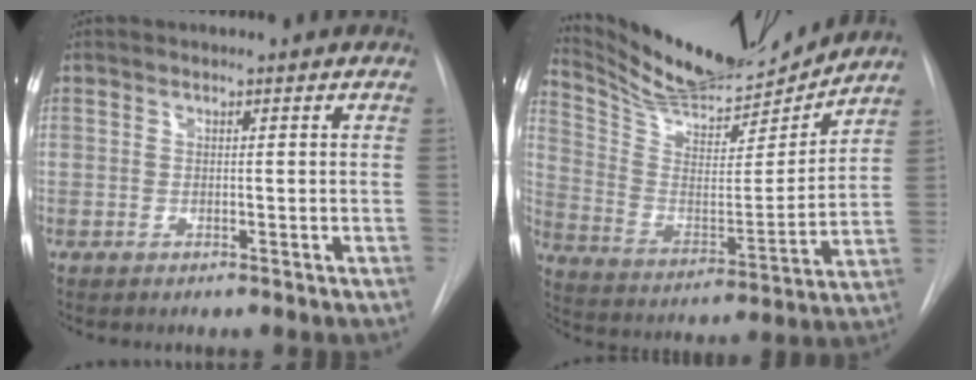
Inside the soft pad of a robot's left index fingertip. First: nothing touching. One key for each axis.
{"total": 17.7, "fx": 17.0, "fy": 2.0, "fz": 4.7, "tx": -0.093, "ty": -0.027, "tz": 0.279}